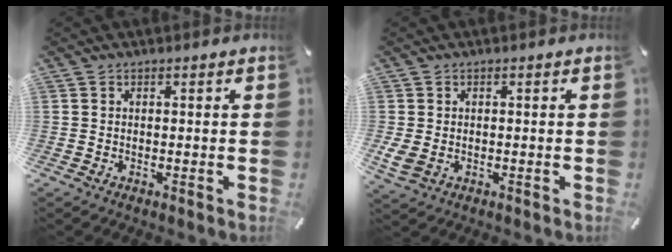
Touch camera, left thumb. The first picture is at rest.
{"total": 3.0, "force": [-0.2, 2.4, 1.8], "torque": [-0.047, -0.001, -0.005]}